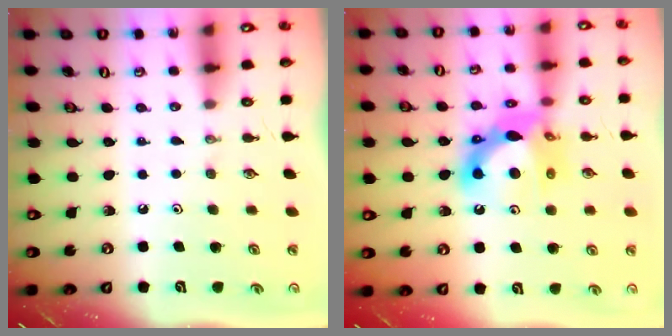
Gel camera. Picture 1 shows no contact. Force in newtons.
{"total": 14.0, "press": 13.9, "slide": 1.3}